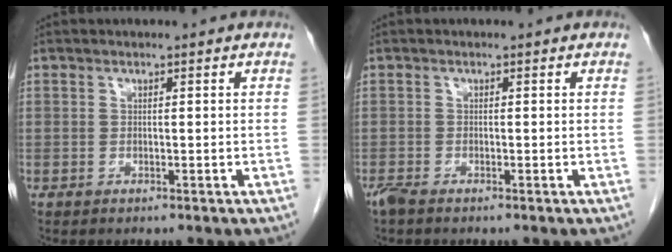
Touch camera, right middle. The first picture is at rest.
{"total": 1.5, "force": [-1.3, 0.2, 0.7], "torque": [-0.022, -0.005, -0.026]}